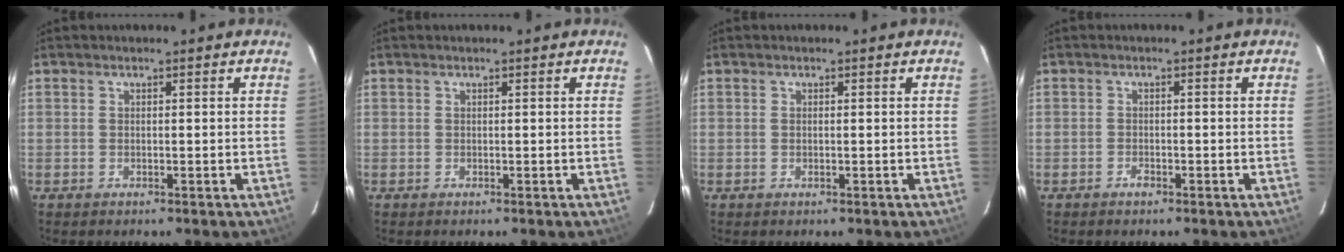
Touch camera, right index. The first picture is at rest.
{"total": 0.0}
{"total": 0.6, "force": [0.0, 0.0, 0.6], "torque": [-0.011, 0.001, -0.001]}
{"total": 1.3, "force": [-1.0, 0.6, 0.5], "torque": [-0.009, 0.001, -0.019]}